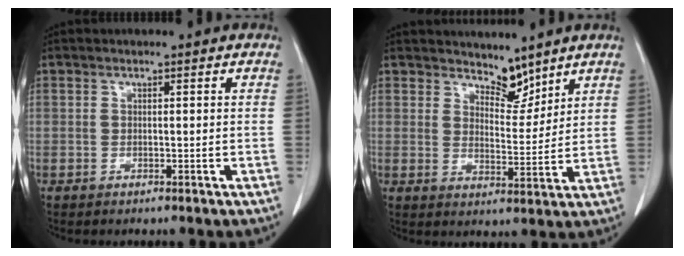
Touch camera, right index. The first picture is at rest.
{"total": 4.8, "force": [4.3, 1.6, 1.3], "torque": [-0.016, -0.007, 0.076]}